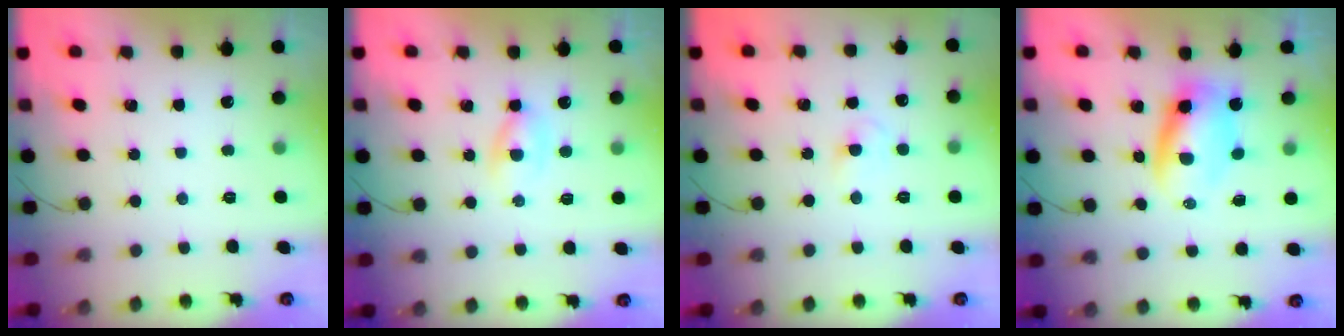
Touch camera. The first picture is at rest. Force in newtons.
{"total": 2.7, "press": 2.5, "slide": 1.1}
{"total": 2.3, "press": 2.1, "slide": 1.0}
{"total": 5.8, "press": 5.7, "slide": 1.2}